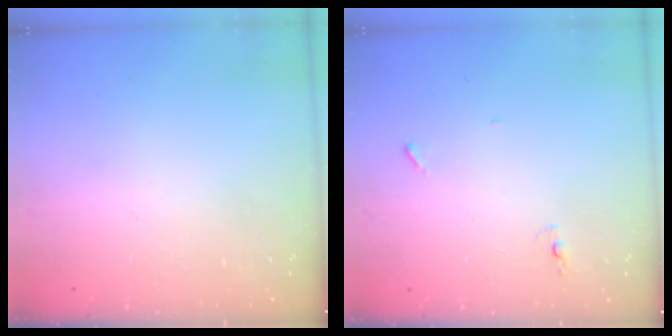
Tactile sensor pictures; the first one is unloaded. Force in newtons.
{"total": 4.7, "press": 4.5, "slide": 1.4}